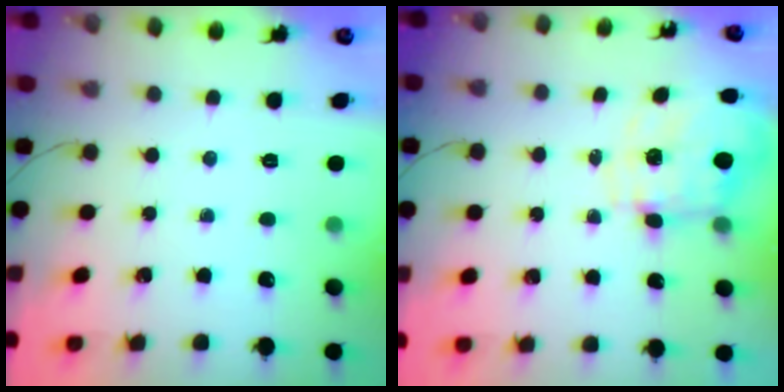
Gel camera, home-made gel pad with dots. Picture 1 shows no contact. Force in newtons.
{"total": 3.7, "press": 3.4, "slide": 1.4}